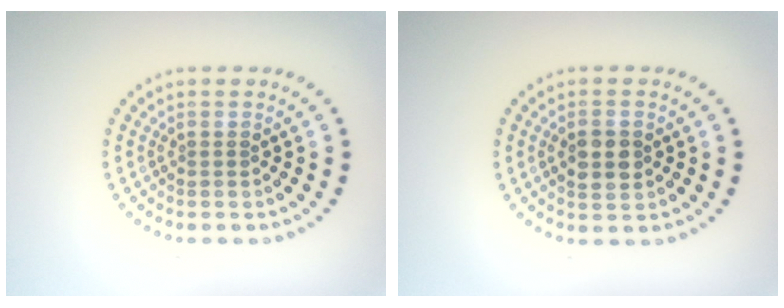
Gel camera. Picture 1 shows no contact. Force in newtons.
{"total": 2.5, "press": 2.5, "slide": 0.1}